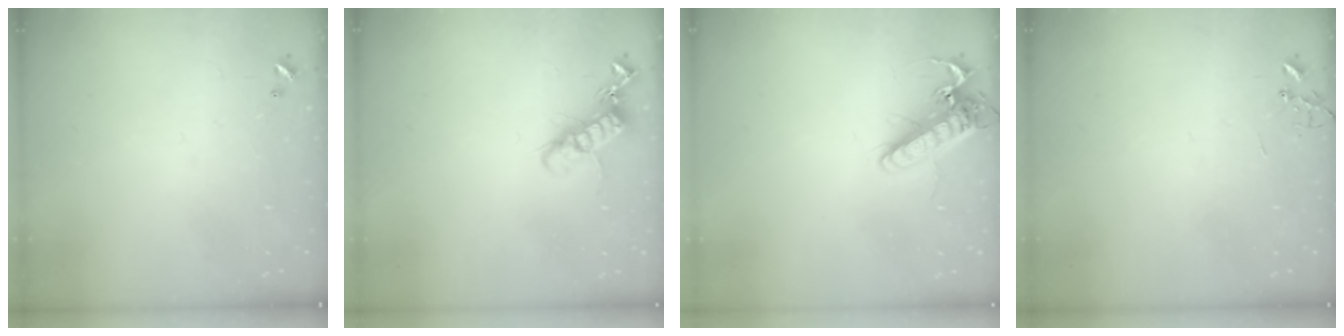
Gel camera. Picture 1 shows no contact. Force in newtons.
{"total": 13.3, "press": 13.3, "slide": 0.3}
{"total": 15.7, "press": 15.5, "slide": 2.4}
{"total": 0.0}